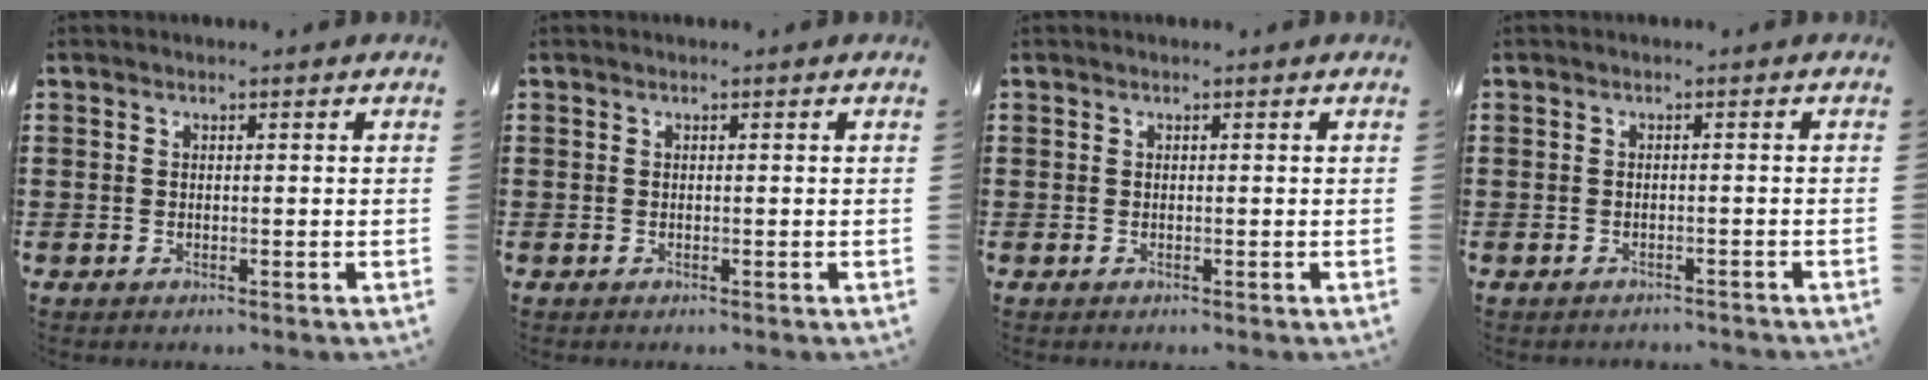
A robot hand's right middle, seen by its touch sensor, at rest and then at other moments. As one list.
[{"total": 0.0}, {"total": 0.0}, {"total": 0.9, "force": [-0.9, 0.1, 0.0], "torque": [-0.005, 0.000, -0.019]}]